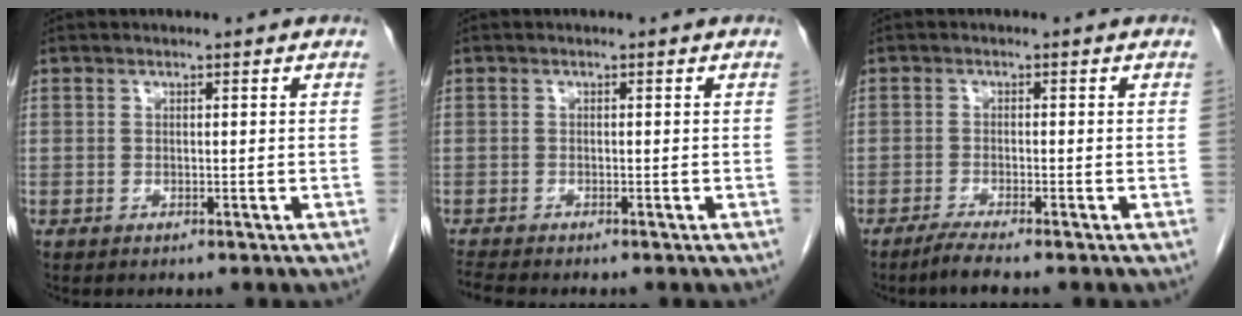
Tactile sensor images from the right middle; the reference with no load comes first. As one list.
[{"total": 2.0, "force": [-1.9, -0.1, 0.6], "torque": [-0.014, -0.007, -0.033]}, {"total": 2.9, "force": [-2.4, -0.4, 1.7], "torque": [-0.038, -0.006, -0.047]}]